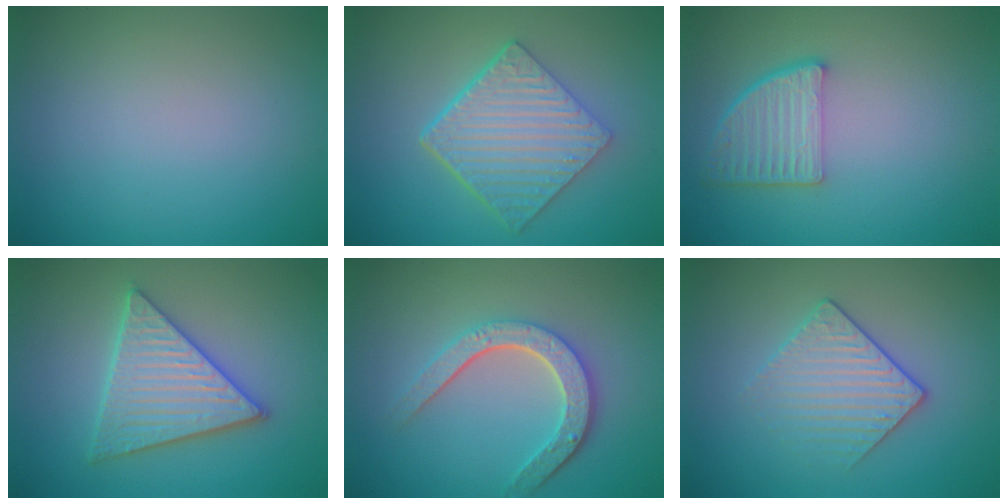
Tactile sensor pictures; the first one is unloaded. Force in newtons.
{"total": 6.4, "press": 4.5, "slide": 4.6}
{"total": 4.5, "press": 3.4, "slide": 2.9}
{"total": 5.4, "press": 5.4, "slide": 0.7}
{"total": 4.6, "press": 3.5, "slide": 3.0}
{"total": 2.9, "press": 2.6, "slide": 1.2}